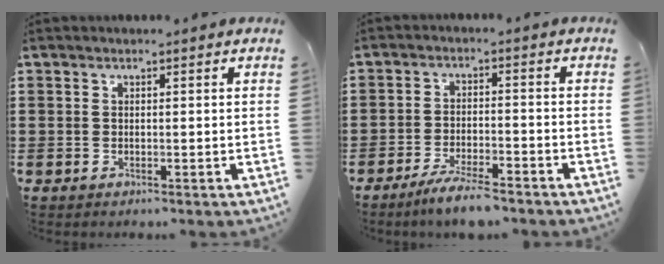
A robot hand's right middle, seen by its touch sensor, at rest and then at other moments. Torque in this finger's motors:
{"motor_torque": [0.72, -0.45, 0.34, 0.10]}